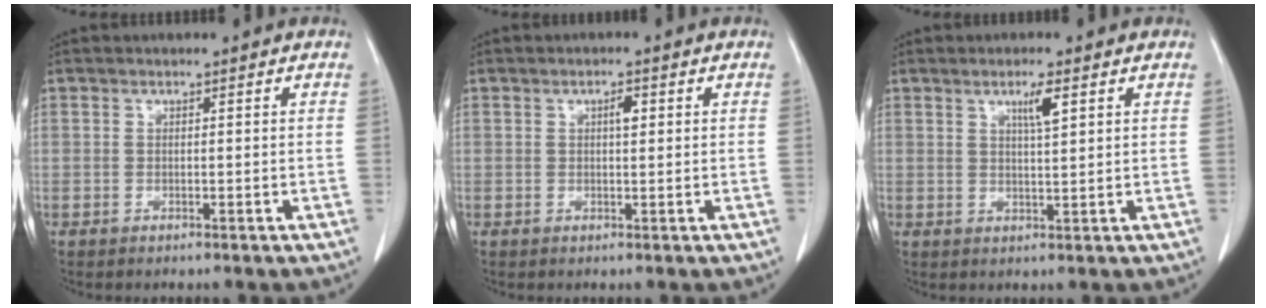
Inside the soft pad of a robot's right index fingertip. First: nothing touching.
{"total": 1.7, "force": [0.5, 0.5, 1.5], "torque": [-0.027, 0.002, 0.008]}
{"total": 3.3, "force": [1.6, 0.1, 2.9], "torque": [-0.050, -0.003, 0.028]}